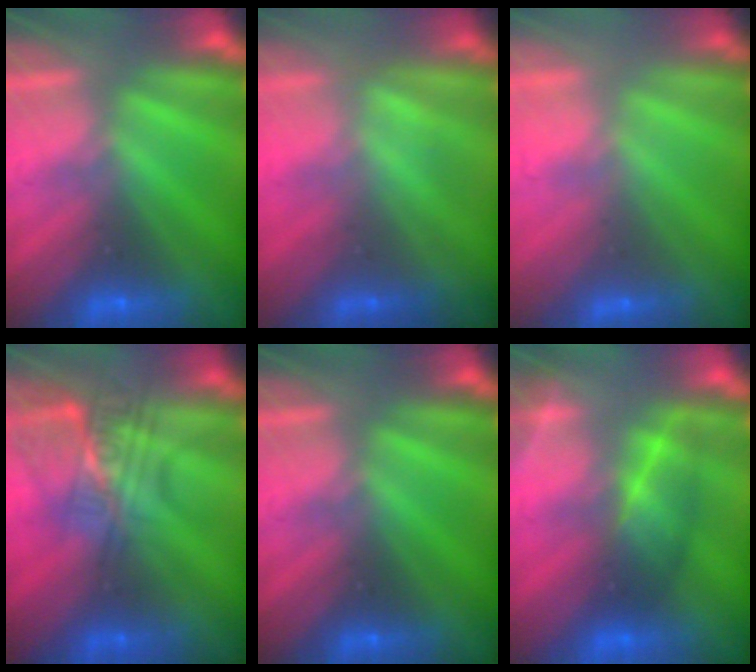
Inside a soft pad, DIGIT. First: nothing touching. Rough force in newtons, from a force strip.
{"total": 1.7}
{"total": 2.1}
{"total": 2.4}
{"total": 0.0}
{"total": 3.7}